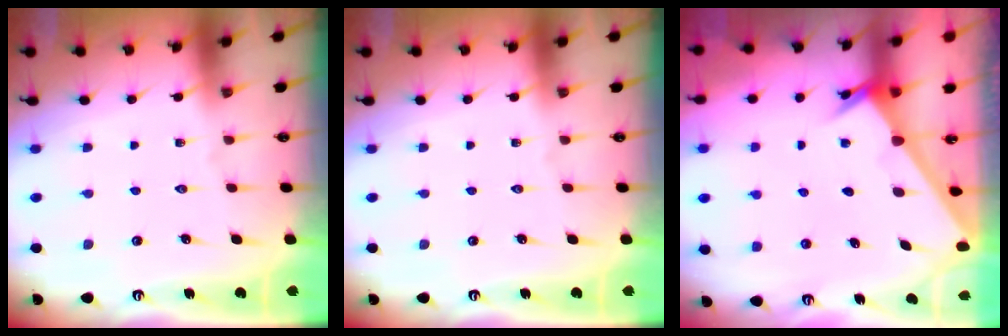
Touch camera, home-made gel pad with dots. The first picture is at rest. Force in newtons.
{"total": 0.0}
{"total": 2.5, "press": 2.5, "slide": 0.2}